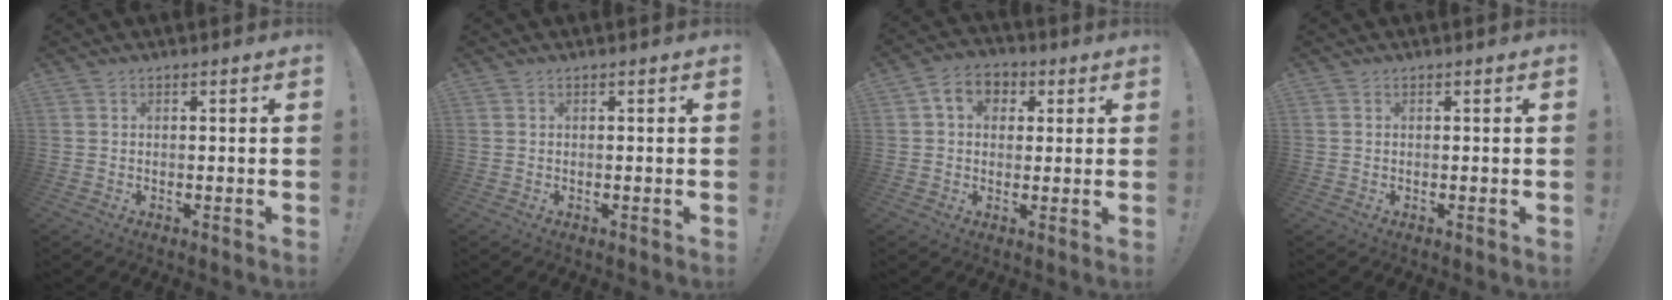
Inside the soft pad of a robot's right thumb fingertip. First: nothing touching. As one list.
[{"total": 0.0}, {"total": 7.1, "force": [2.0, 5.5, 4.0], "torque": [-0.054, 0.002, 0.036]}, {"total": 0.0}]